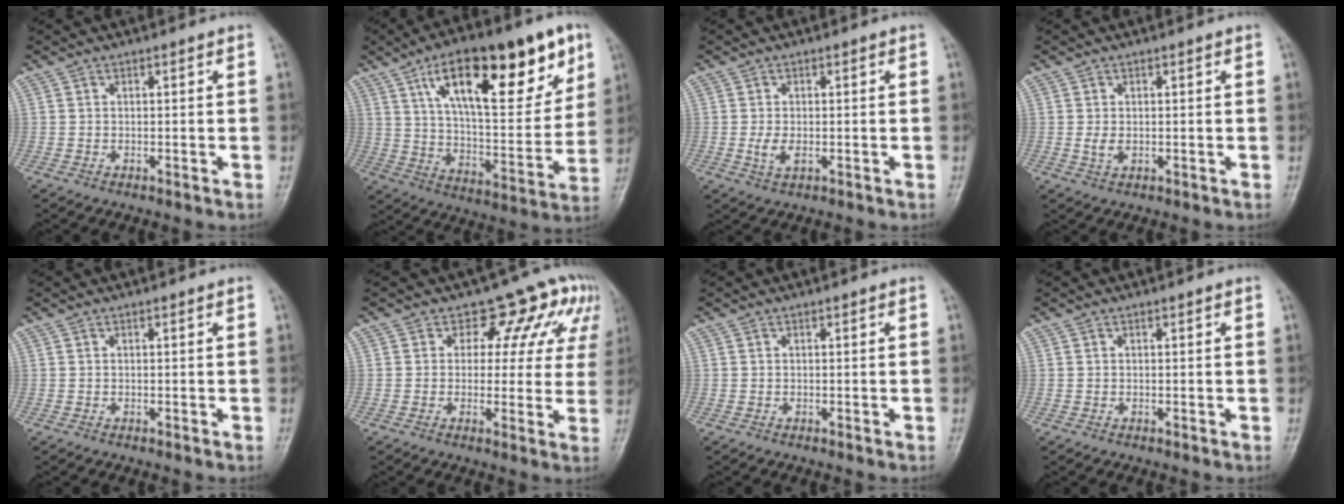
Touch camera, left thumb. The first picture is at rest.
{"total": 26.8, "force": [13.3, 10.2, 21.0], "torque": [-0.282, -0.024, 0.217]}
{"total": 2.9, "force": [-0.5, 1.6, 2.4], "torque": [-0.051, -0.006, -0.008]}
{"total": 2.0, "force": [0.0, 1.3, 1.5], "torque": [-0.027, -0.004, 0.001]}
{"total": 0.0}
{"total": 10.4, "force": [5.7, 7.0, 5.1], "torque": [-0.009, -0.018, 0.050]}
{"total": 0.0}
{"total": 0.0}